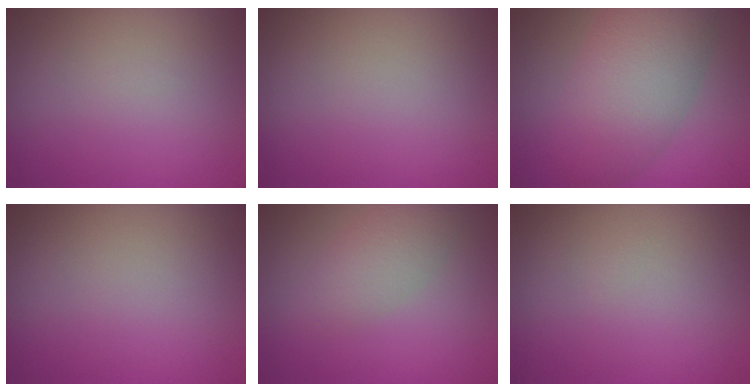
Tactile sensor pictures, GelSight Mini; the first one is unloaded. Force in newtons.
{"total": 0.0}
{"total": 7.8, "press": 7.8, "slide": 0.4}
{"total": 0.0}
{"total": 2.8, "press": 2.8, "slide": 0.1}
{"total": 0.0}